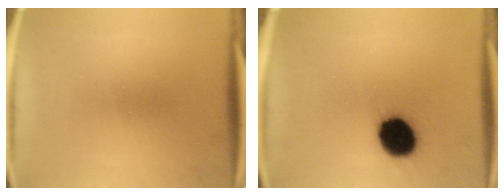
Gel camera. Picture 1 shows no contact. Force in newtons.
{"total": 13.8}